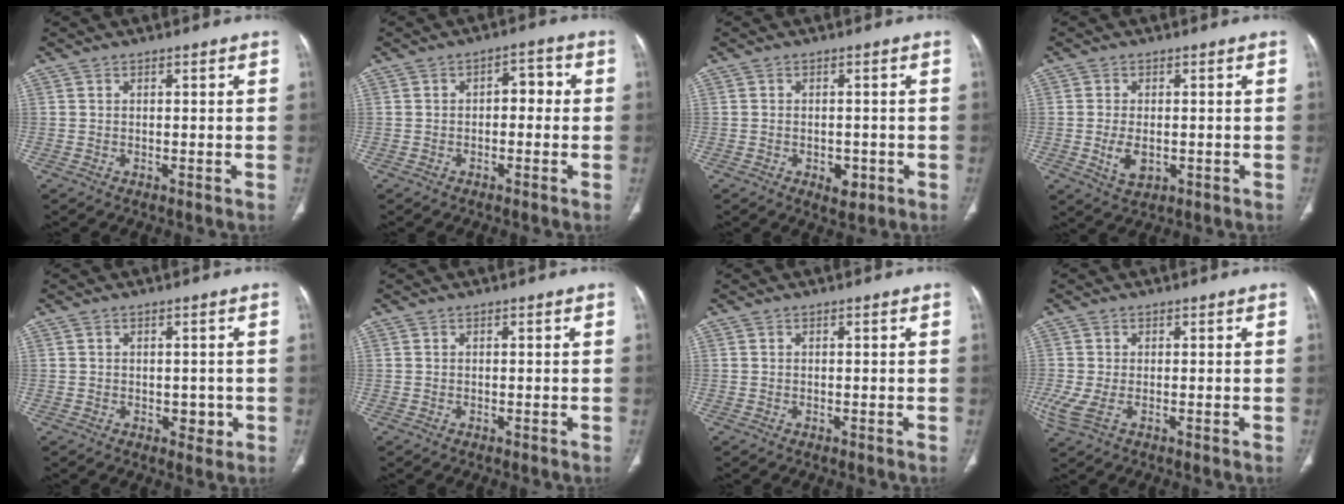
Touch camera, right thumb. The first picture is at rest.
{"total": 4.0, "force": [-0.3, 2.5, 3.1], "torque": [-0.021, 0.019, -0.013]}
{"total": 3.4, "force": [-1.3, 2.2, 2.3], "torque": [-0.021, 0.003, -0.011]}
{"total": 4.8, "force": [-0.8, 2.9, 3.7], "torque": [-0.068, -0.005, -0.007]}
{"total": 4.0, "force": [-1.0, 2.6, 2.8], "torque": [-0.013, 0.003, -0.007]}
{"total": 0.0}
{"total": 0.0}
{"total": 3.8, "force": [-0.8, 1.6, 3.4], "torque": [-0.099, -0.008, -0.015]}